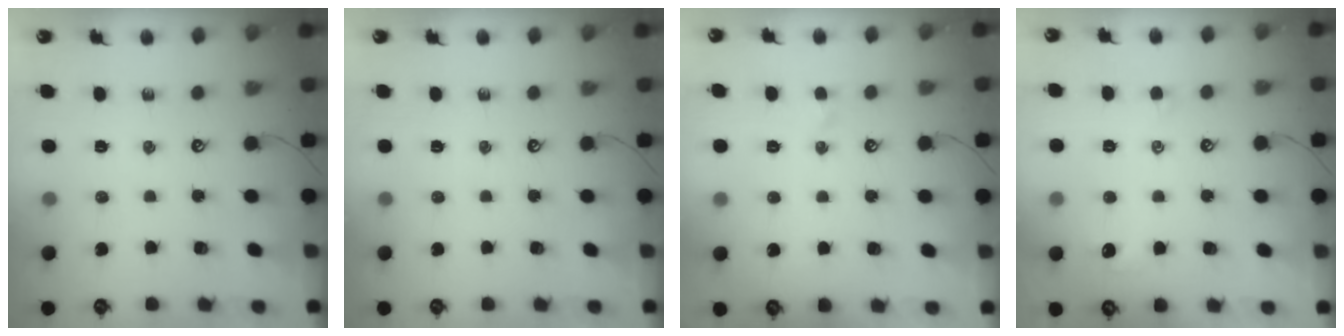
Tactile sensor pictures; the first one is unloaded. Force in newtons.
{"total": 0.0}
{"total": 0.9, "press": 0.7, "slide": 0.6}
{"total": 1.4, "press": 1.3, "slide": 0.4}